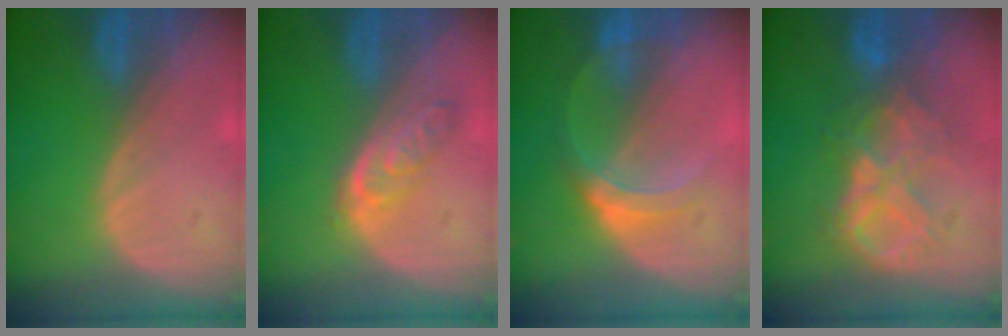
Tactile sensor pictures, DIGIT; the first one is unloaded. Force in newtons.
{"total": 4.6, "press": 4.4, "slide": 1.1}
{"total": 5.4, "press": 5.0, "slide": 2.0}
{"total": 8.8, "press": 7.7, "slide": 4.2}